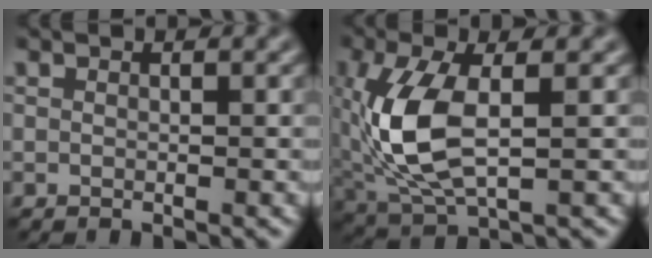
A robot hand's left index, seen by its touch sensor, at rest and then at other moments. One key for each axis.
{"total": 8.3, "fx": 0.2, "fy": 4.0, "fz": 7.3, "tx": -0.174, "ty": -0.001, "tz": 0.008}